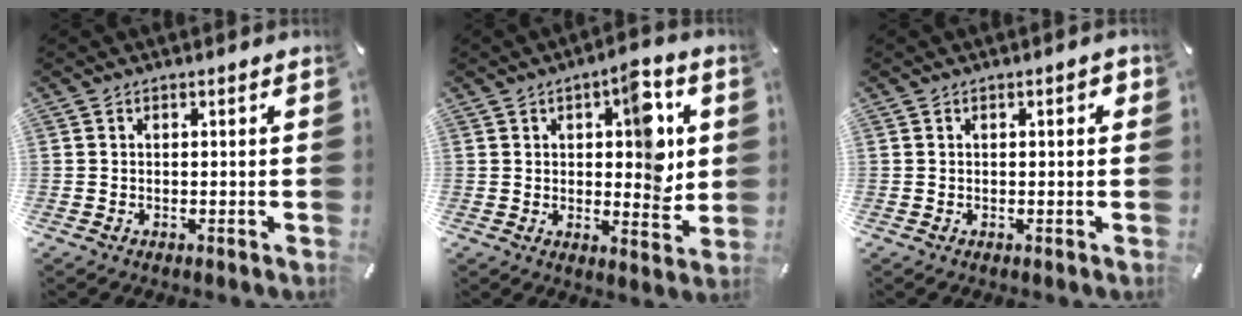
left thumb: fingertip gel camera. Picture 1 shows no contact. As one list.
[{"total": 11.4, "force": [3.0, 5.5, 9.6], "torque": [-0.097, -0.021, 0.043]}, {"total": 1.4, "force": [0.2, 0.6, 1.3], "torque": [-0.024, 0.006, 0.001]}]